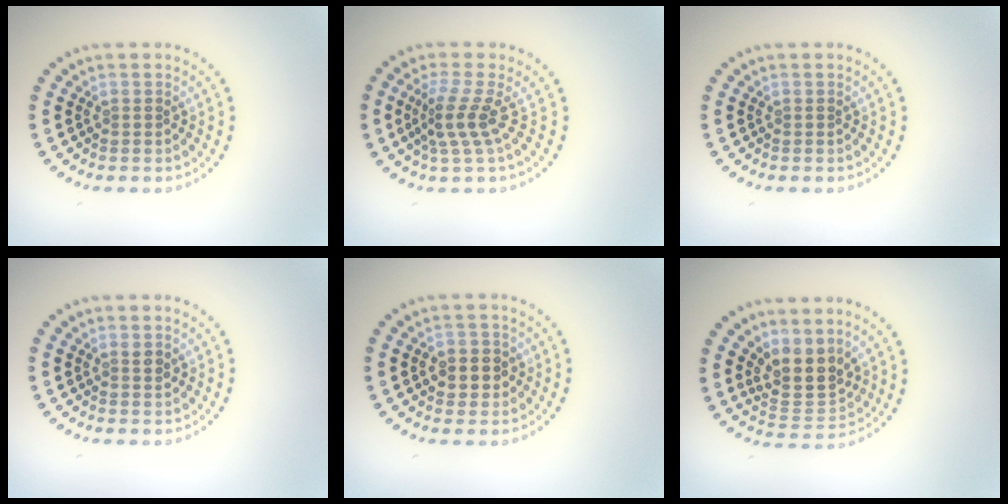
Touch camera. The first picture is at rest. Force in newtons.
{"total": 2.9, "press": 2.0, "slide": 2.2}
{"total": 0.0}
{"total": 0.9, "press": 0.8, "slide": 0.4}
{"total": 2.6, "press": 2.5, "slide": 0.7}
{"total": 3.8, "press": 3.2, "slide": 2.1}